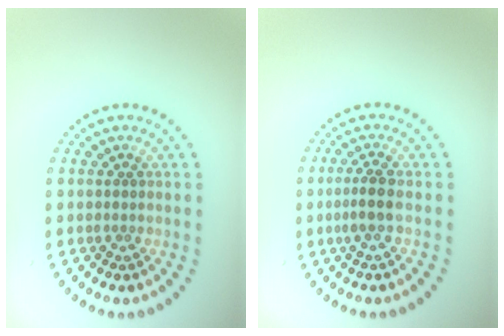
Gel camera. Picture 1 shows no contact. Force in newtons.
{"total": 2.0, "press": 1.6, "slide": 1.2}